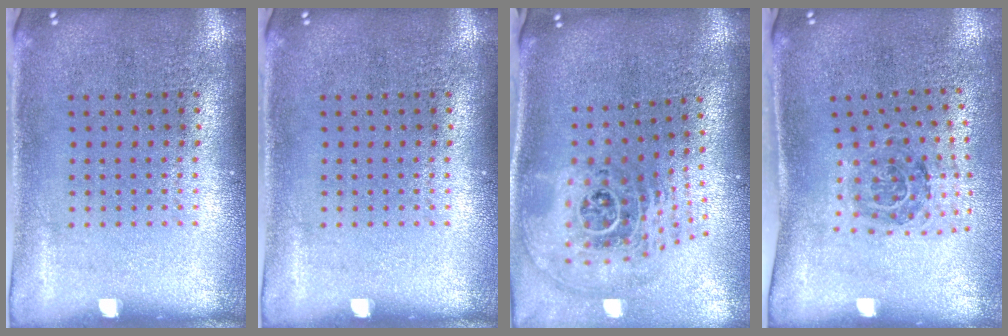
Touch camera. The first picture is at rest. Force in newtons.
{"total": 0.0}
{"total": 2.8, "press": 1.9, "slide": 2.1}
{"total": 1.3, "press": 1.1, "slide": 0.7}